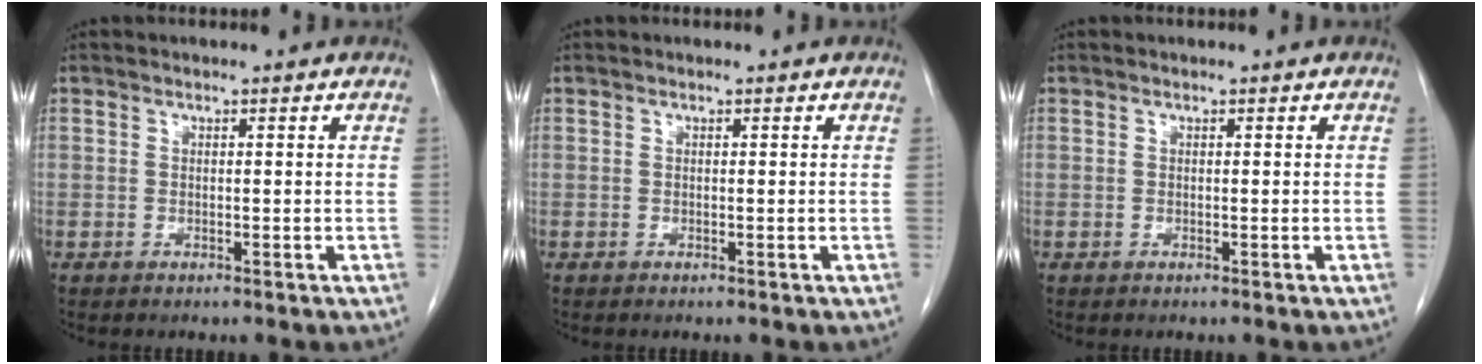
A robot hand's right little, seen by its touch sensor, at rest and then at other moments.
{"total": 0.0}
{"total": 0.0}